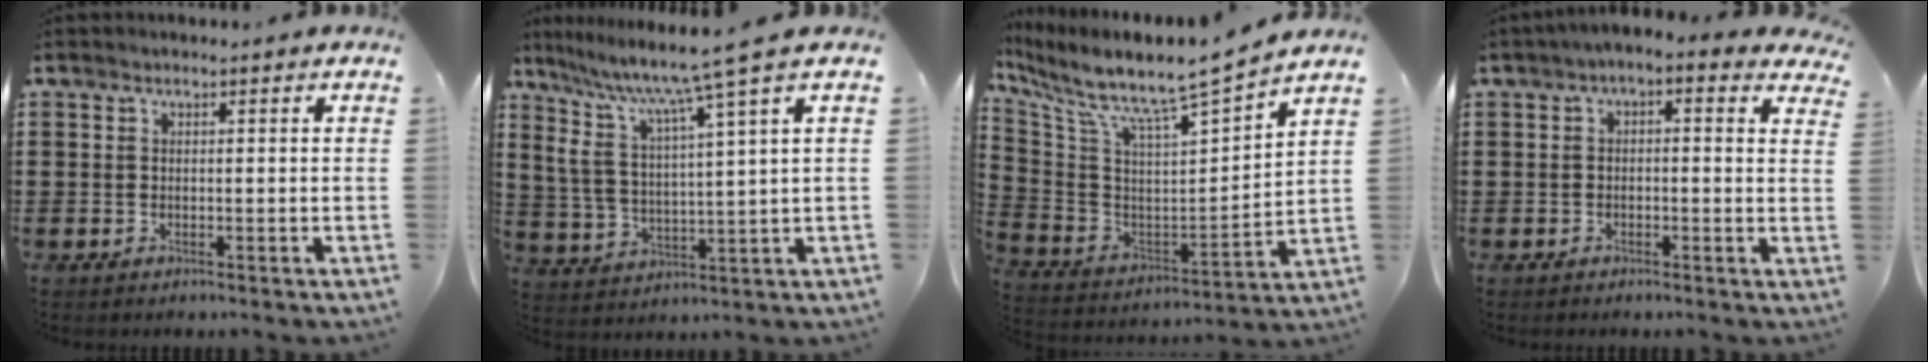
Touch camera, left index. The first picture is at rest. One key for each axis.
{"total": 9.0, "fx": 6.6, "fy": -0.4, "fz": 6.2, "tx": -0.147, "ty": -0.044, "tz": 0.103}
{"total": 7.6, "fx": 6.7, "fy": 0.4, "fz": 3.7, "tx": -0.107, "ty": -0.065, "tz": 0.101}
{"total": 1.4, "fx": -0.4, "fy": 0.5, "fz": 1.2, "tx": -0.025, "ty": 0.005, "tz": -0.013}